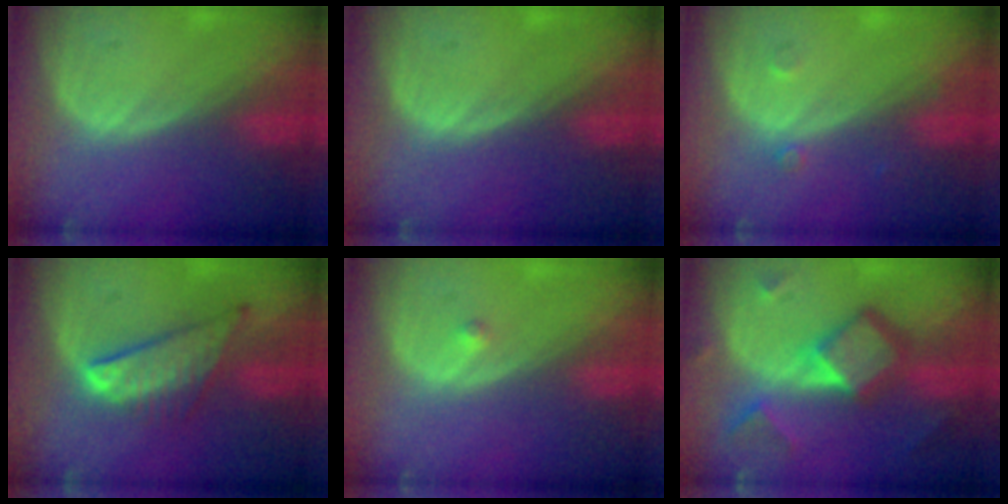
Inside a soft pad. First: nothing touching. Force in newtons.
{"total": 0.0}
{"total": 1.3, "press": 1.3, "slide": 0.1}
{"total": 8.1, "press": 6.9, "slide": 4.2}
{"total": 0.7, "press": 0.7, "slide": 0.1}
{"total": 7.9, "press": 7.9, "slide": 0.5}